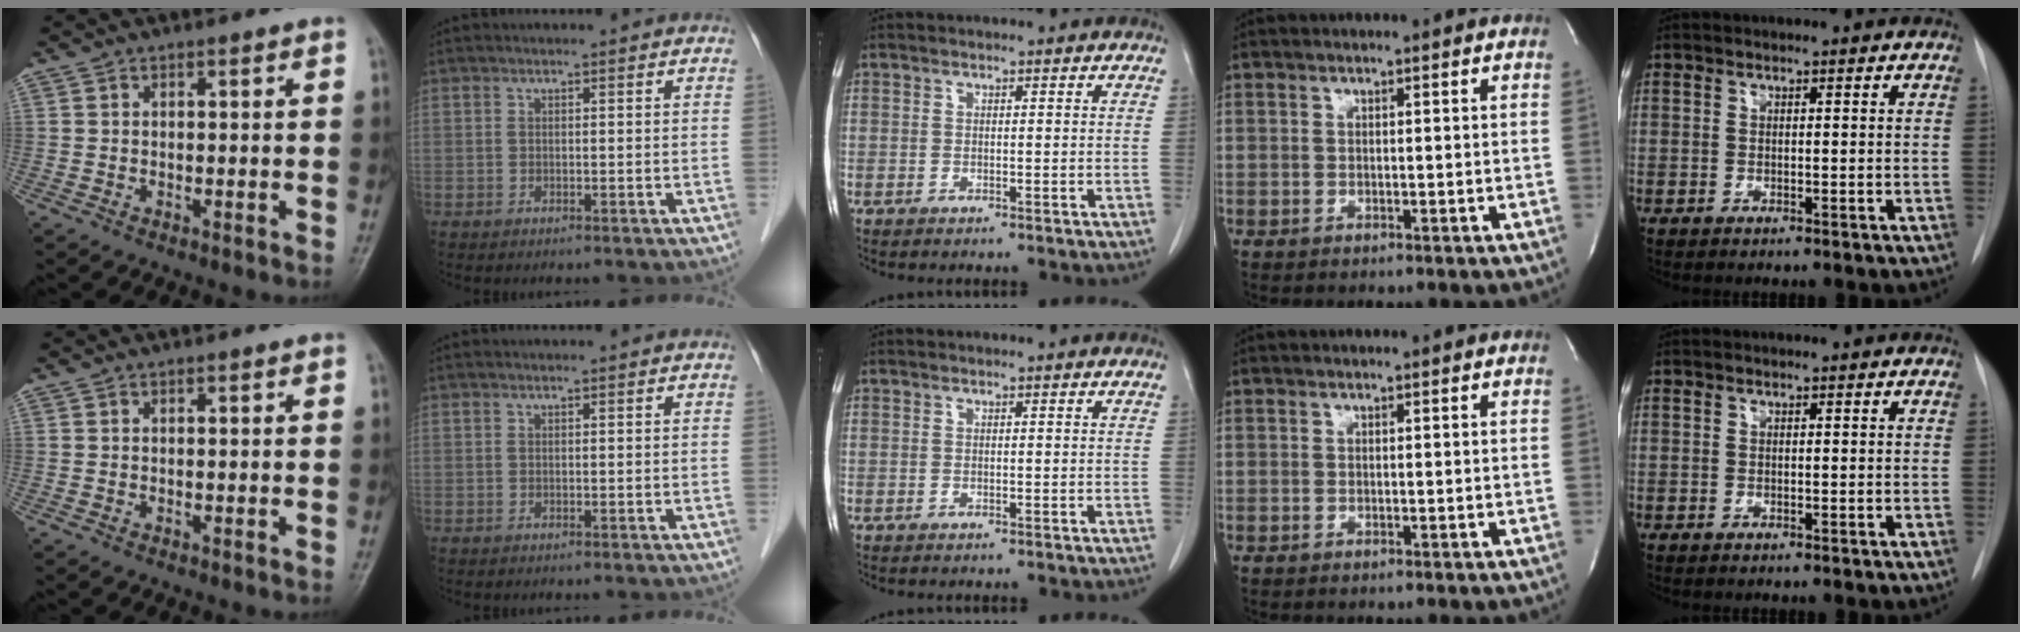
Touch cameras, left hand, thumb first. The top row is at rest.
{}